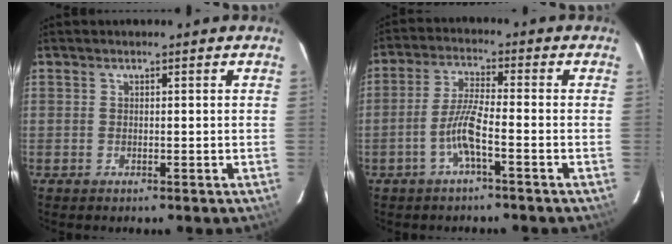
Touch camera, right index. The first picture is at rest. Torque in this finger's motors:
{"motor_torque": [0.61, -0.41, 0.42, 0.09]}